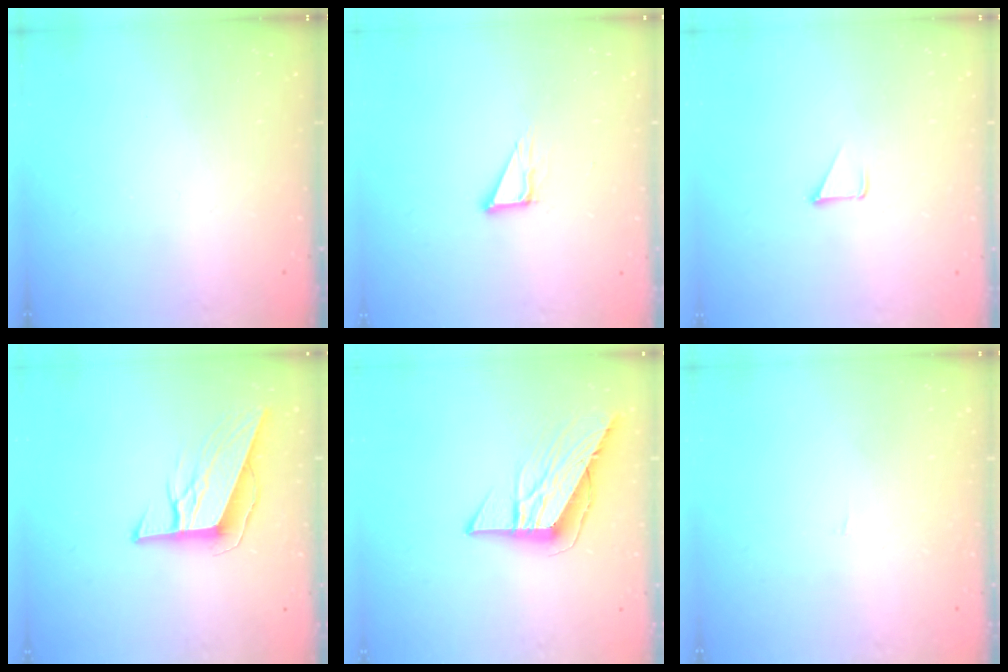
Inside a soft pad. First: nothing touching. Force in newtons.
{"total": 5.1, "press": 5.1, "slide": 0.5}
{"total": 1.7, "press": 1.7, "slide": 0.1}
{"total": 9.9, "press": 9.5, "slide": 2.7}
{"total": 10.6, "press": 10.5, "slide": 1.1}
{"total": 1.8, "press": 1.8, "slide": 0.1}